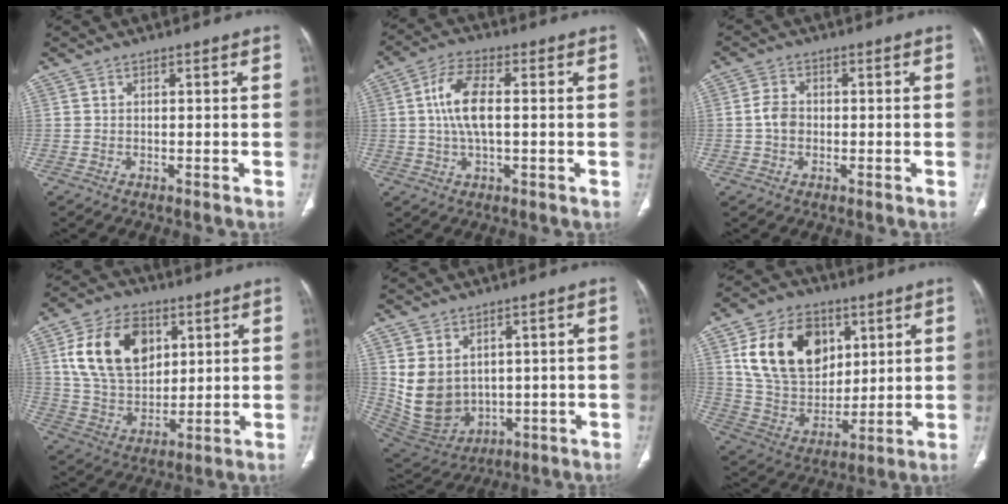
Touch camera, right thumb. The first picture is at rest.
{"total": 8.9, "force": [0.8, 3.7, 8.0], "torque": [-0.169, 0.010, 0.010]}
{"total": 3.8, "force": [-0.4, 2.9, 2.3], "torque": [-0.039, 0.010, -0.013]}
{"total": 17.5, "force": [5.8, 11.9, 11.4], "torque": [-0.171, -0.014, 0.113]}
{"total": 11.6, "force": [2.3, 9.0, 7.0], "torque": [-0.122, -0.014, 0.081]}
{"total": 20.2, "force": [7.2, 14.6, 12.0], "torque": [-0.177, -0.020, 0.140]}